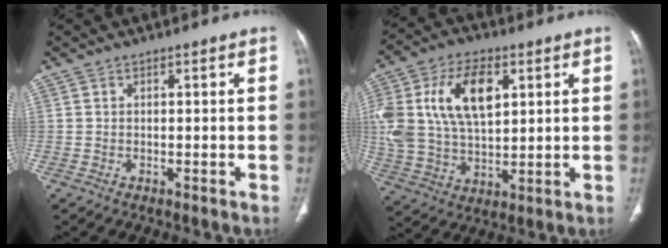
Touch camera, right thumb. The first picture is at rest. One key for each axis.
{"total": 19.0, "fx": 5.4, "fy": 11.0, "fz": 14.5, "tx": -0.282, "ty": -0.006, "tz": 0.102}